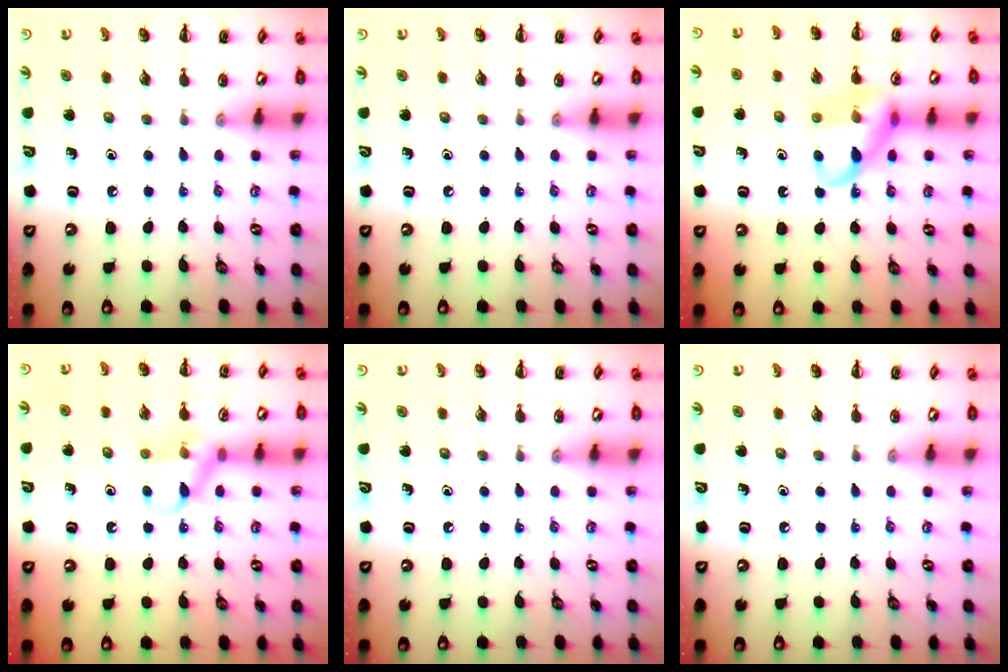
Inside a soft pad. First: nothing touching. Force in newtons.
{"total": 0.0}
{"total": 12.5, "press": 12.4, "slide": 1.8}
{"total": 9.5, "press": 9.4, "slide": 0.8}
{"total": 0.0}
{"total": 0.0}